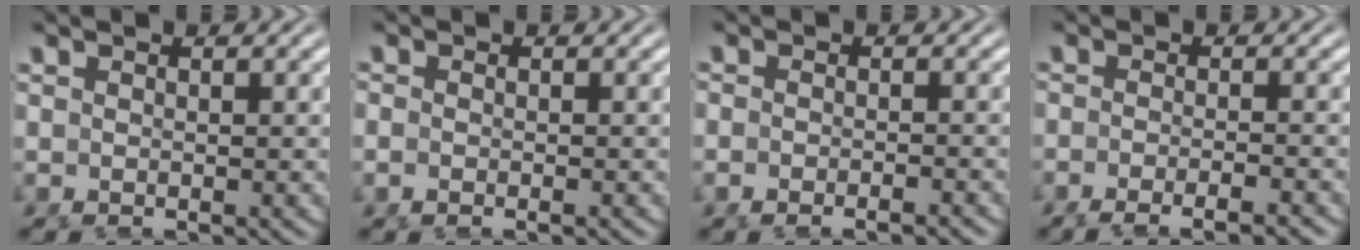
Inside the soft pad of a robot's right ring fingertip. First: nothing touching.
{"total": 1.2, "force": [-0.7, 0.5, 0.9], "torque": [-0.018, -0.004, -0.010]}
{"total": 1.9, "force": [-1.7, 0.3, 0.8], "torque": [-0.014, -0.001, -0.028]}
{"total": 3.6, "force": [-3.1, 0.3, 1.9], "torque": [-0.028, -0.004, -0.050]}